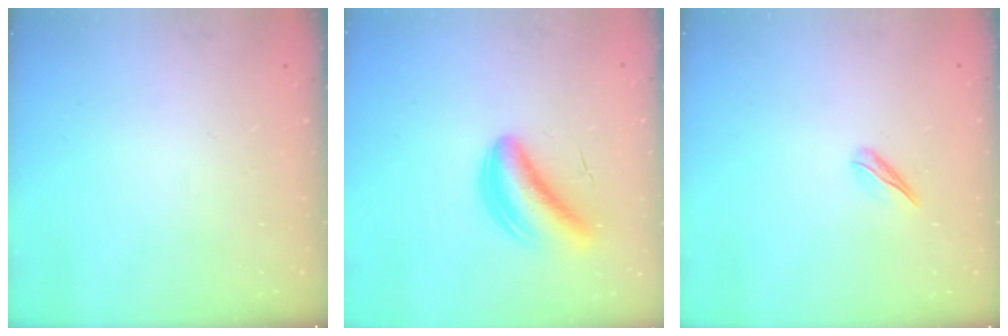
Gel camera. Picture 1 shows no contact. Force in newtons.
{"total": 6.3, "press": 6.1, "slide": 1.6}
{"total": 3.7, "press": 3.6, "slide": 1.0}